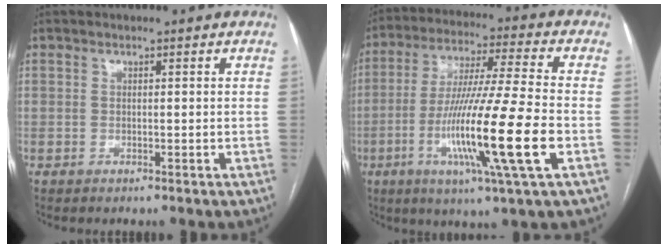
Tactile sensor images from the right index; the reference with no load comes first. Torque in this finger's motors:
{"motor_torque": [1.42, 0.40, 0.54, 0.15]}